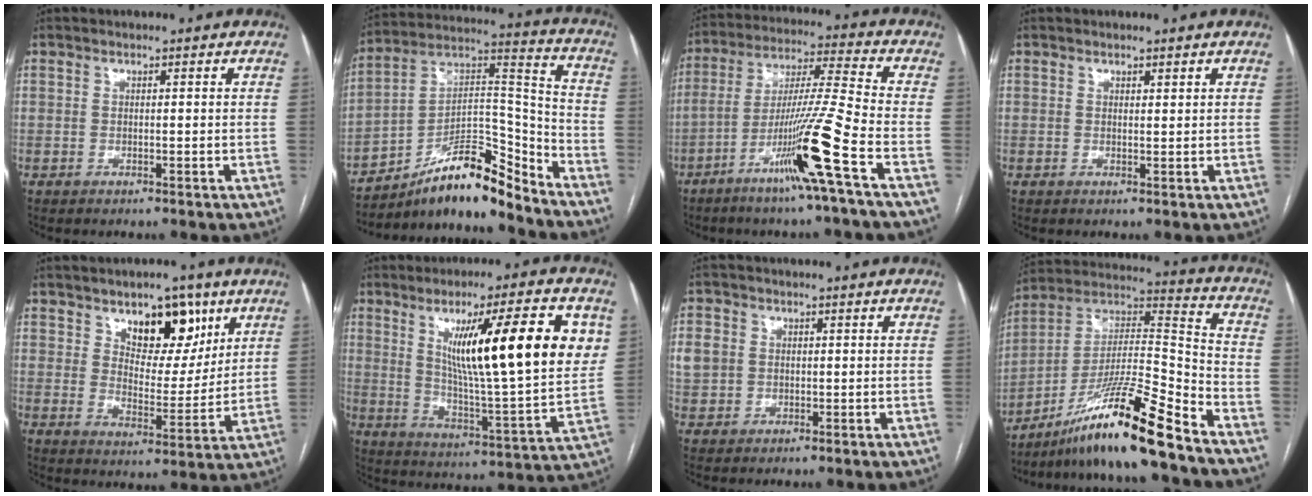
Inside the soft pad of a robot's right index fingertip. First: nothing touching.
{"total": 14.9, "force": [-12.5, 2.6, 7.7], "torque": [-0.124, 0.045, -0.213]}
{"total": 14.4, "force": [-7.1, -2.3, 12.3], "torque": [-0.236, -0.018, -0.135]}
{"total": 0.7, "force": [0.6, 0.2, 0.3], "torque": [-0.005, -0.003, 0.008]}
{"total": 10.6, "force": [6.1, 5.3, 6.8], "torque": [-0.096, 0.000, 0.104]}
{"total": 22.4, "force": [7.4, 2.0, 21.1], "torque": [-0.314, -0.003, 0.111]}
{"total": 4.5, "force": [0.5, 4.1, 1.8], "torque": [-0.052, 0.014, 0.017]}
{"total": 17.5, "force": [-12.9, -0.9, 11.8], "torque": [-0.218, 0.005, -0.228]}